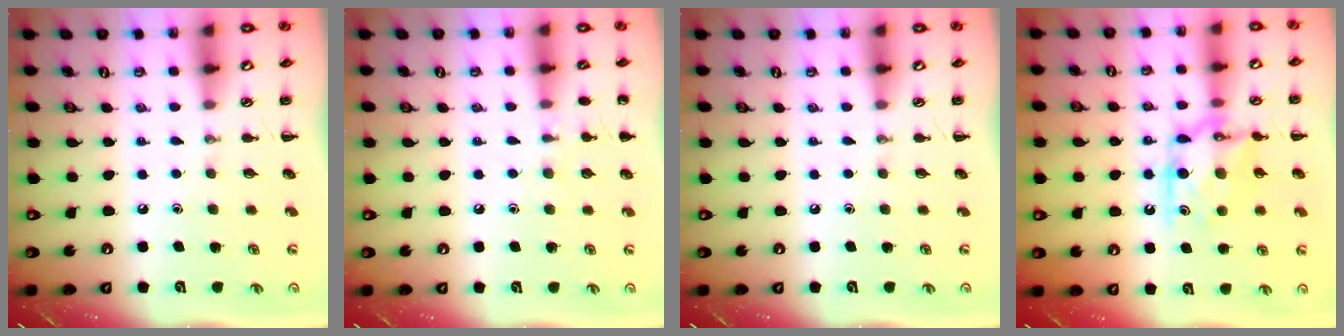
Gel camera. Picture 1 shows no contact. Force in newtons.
{"total": 6.6, "press": 6.4, "slide": 1.5}
{"total": 0.0}
{"total": 11.9, "press": 11.9, "slide": 0.5}